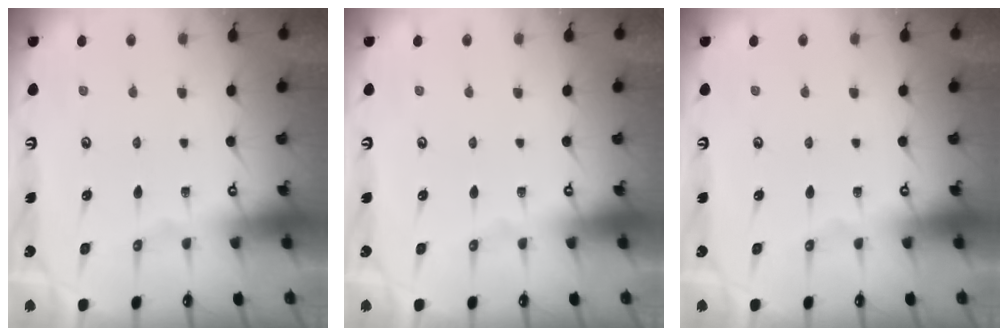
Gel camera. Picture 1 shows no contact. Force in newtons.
{"total": 0.0}
{"total": 0.0}